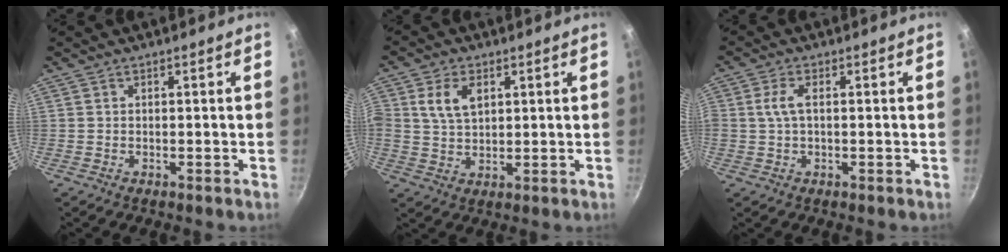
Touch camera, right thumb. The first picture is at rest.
{"total": 6.9, "force": [2.3, 4.5, 4.8], "torque": [-0.083, -0.005, 0.041]}
{"total": 5.0, "force": [1.0, 2.8, 4.0], "torque": [-0.078, 0.007, 0.018]}